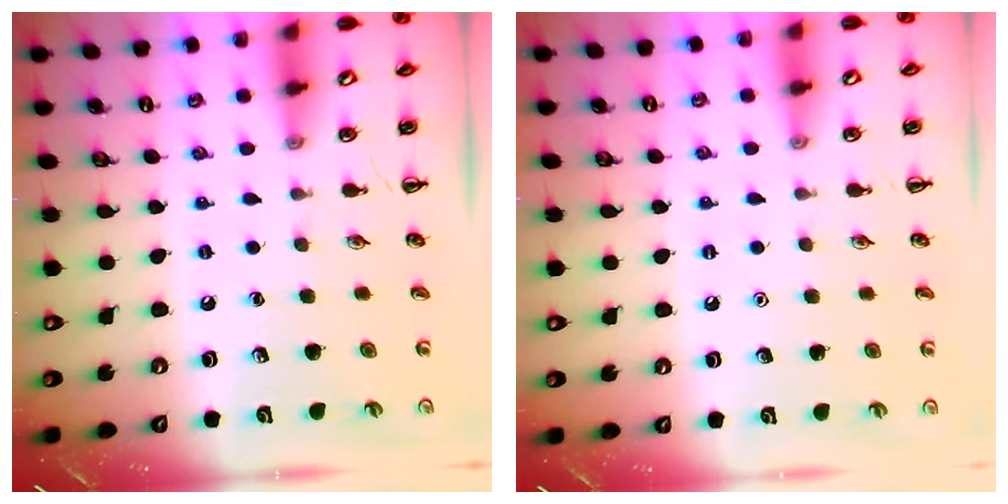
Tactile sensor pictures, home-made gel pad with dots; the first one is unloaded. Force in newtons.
{"total": 1.6, "press": 1.6, "slide": 0.1}